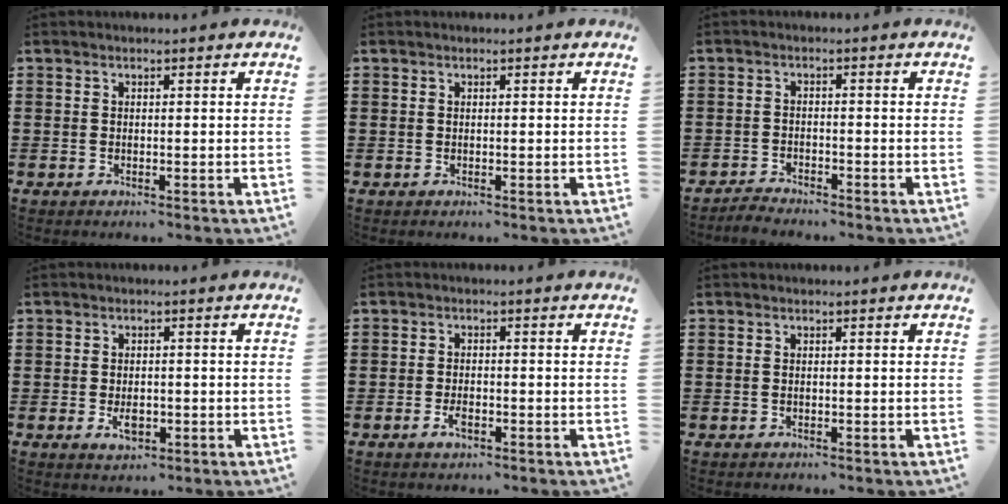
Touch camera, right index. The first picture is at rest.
{"total": 0.0}
{"total": 2.1, "force": [-2.1, 0.2, 0.0], "torque": [-0.008, 0.001, -0.043]}
{"total": 2.9, "force": [-0.7, 1.6, 2.4], "torque": [-0.044, -0.006, -0.014]}
{"total": 2.4, "force": [-1.0, 1.1, 1.9], "torque": [-0.043, -0.003, -0.021]}
{"total": 0.0}